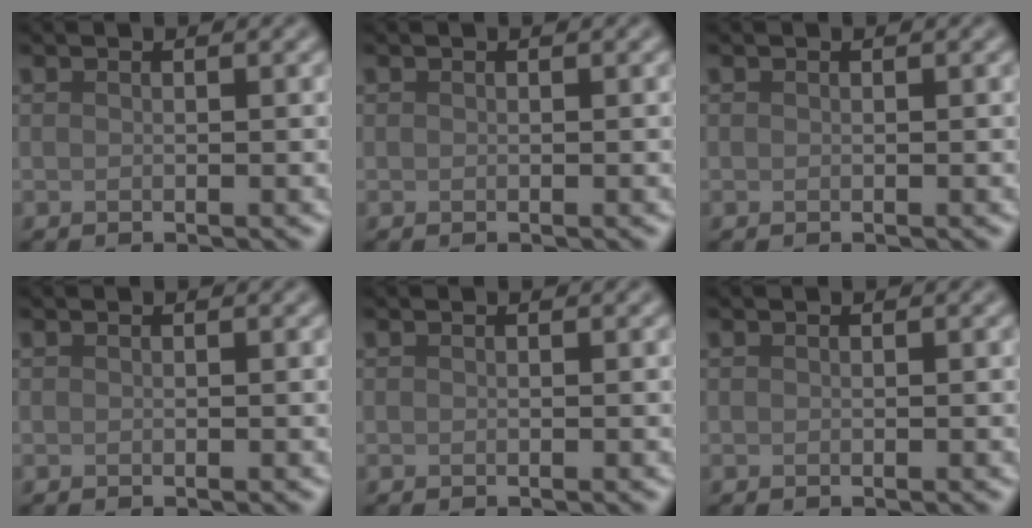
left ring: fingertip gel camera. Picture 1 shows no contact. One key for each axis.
{"total": 0.0}
{"total": 0.0}
{"total": 0.0}
{"total": 0.0}
{"total": 0.0}